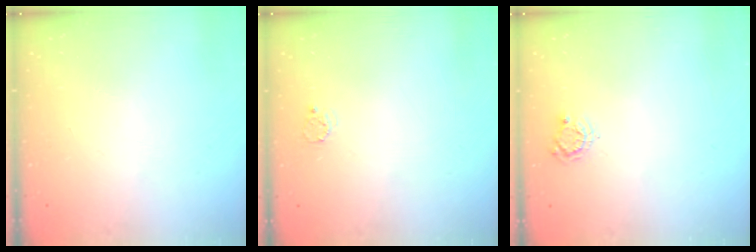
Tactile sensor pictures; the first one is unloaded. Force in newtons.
{"total": 2.3, "press": 2.3, "slide": 0.2}
{"total": 4.6, "press": 4.5, "slide": 0.5}